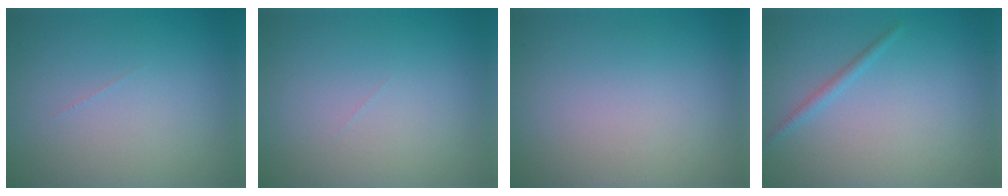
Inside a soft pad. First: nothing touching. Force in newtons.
{"total": 0.0}
{"total": 0.0}
{"total": 1.0, "press": 1.0, "slide": 0.0}